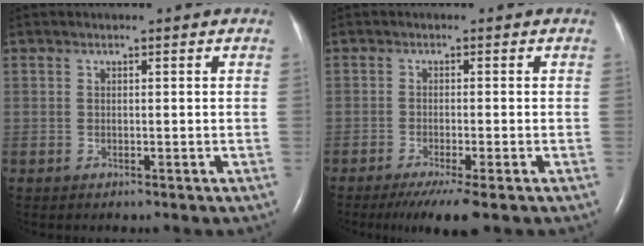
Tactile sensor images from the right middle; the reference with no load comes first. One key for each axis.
{"total": 5.8, "fx": -3.9, "fy": 0.1, "fz": 4.3, "tx": -0.067, "ty": -0.015, "tz": -0.064}